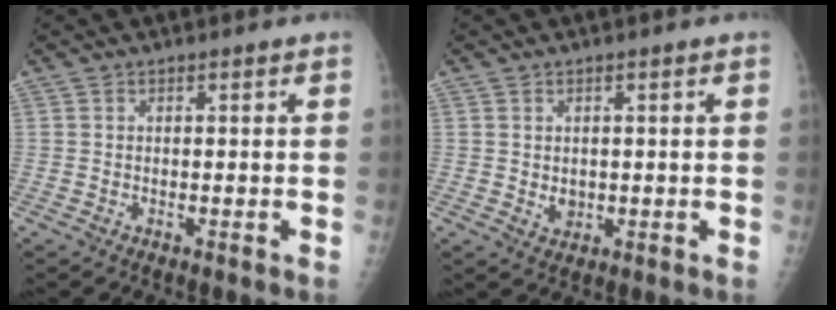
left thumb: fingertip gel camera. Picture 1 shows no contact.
{"total": 2.4, "force": [0.0, 2.0, 1.4], "torque": [-0.012, -0.002, 0.007]}